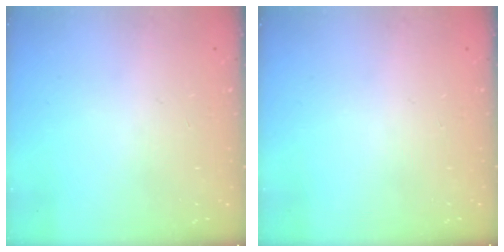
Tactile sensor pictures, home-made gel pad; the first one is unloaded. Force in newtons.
{"total": 0.0}